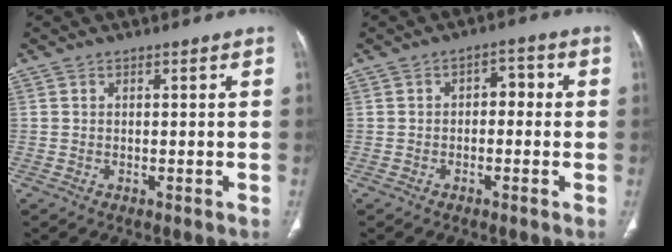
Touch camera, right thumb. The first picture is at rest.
{"total": 3.8, "force": [-0.2, 2.5, 2.8], "torque": [-0.021, 0.020, -0.014]}